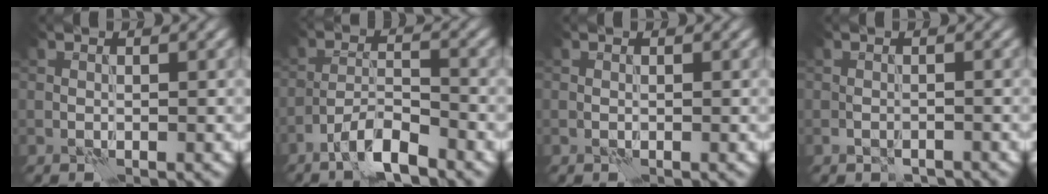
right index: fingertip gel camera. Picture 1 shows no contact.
{"total": 3.9, "force": [-3.0, 0.6, 2.5], "torque": [-0.044, 0.006, -0.064]}
{"total": 0.0}
{"total": 1.3, "force": [-1.1, 0.6, 0.2], "torque": [-0.005, -0.002, -0.019]}